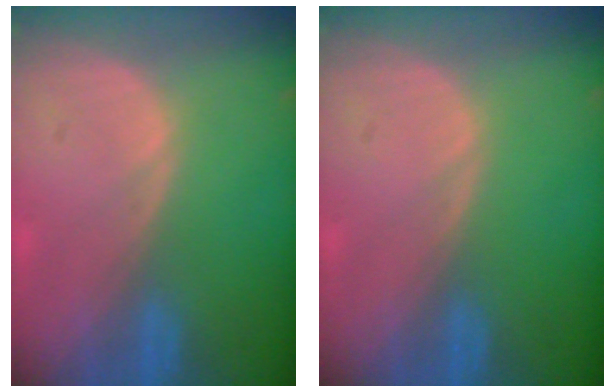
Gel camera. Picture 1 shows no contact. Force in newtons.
{"total": 0.0}